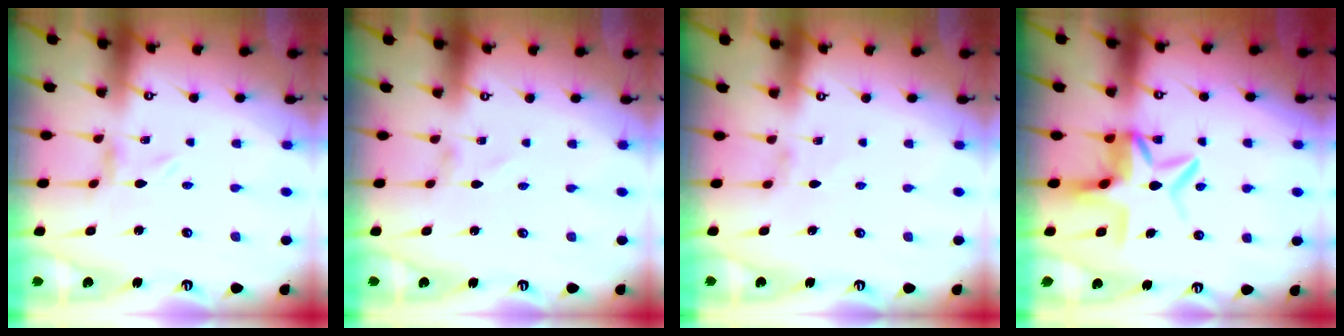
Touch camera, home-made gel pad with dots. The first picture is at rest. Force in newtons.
{"total": 1.4, "press": 1.4, "slide": 0.1}
{"total": 1.8, "press": 1.8, "slide": 0.3}
{"total": 8.2, "press": 7.8, "slide": 2.3}